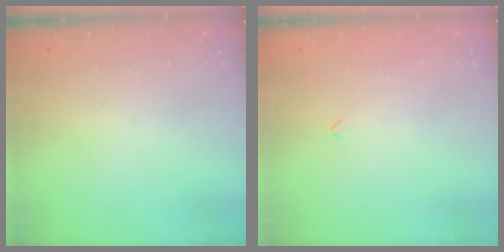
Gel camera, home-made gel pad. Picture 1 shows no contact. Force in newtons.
{"total": 2.9, "press": 2.8, "slide": 0.8}